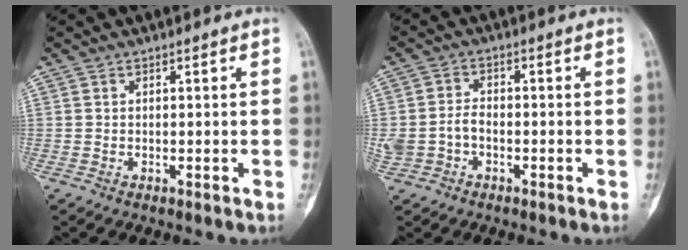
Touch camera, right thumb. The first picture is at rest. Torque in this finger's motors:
{"motor_torque": [0.46, 0.49, 0.60, -0.11, 0.15]}